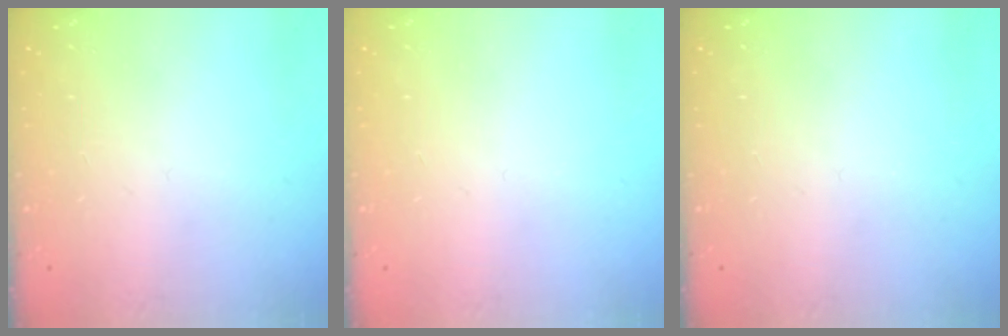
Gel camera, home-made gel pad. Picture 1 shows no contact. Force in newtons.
{"total": 0.0}
{"total": 0.0}